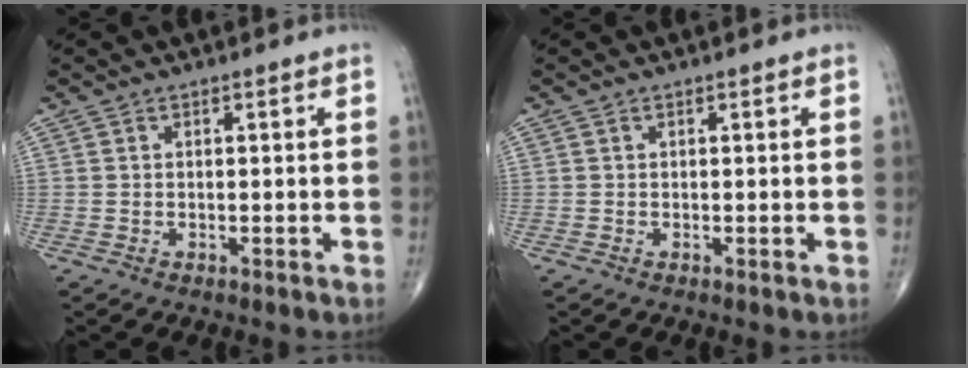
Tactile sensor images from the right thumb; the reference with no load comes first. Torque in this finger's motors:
{"motor_torque": [-0.24, 0.34, -0.01, 0.15, 0.01]}